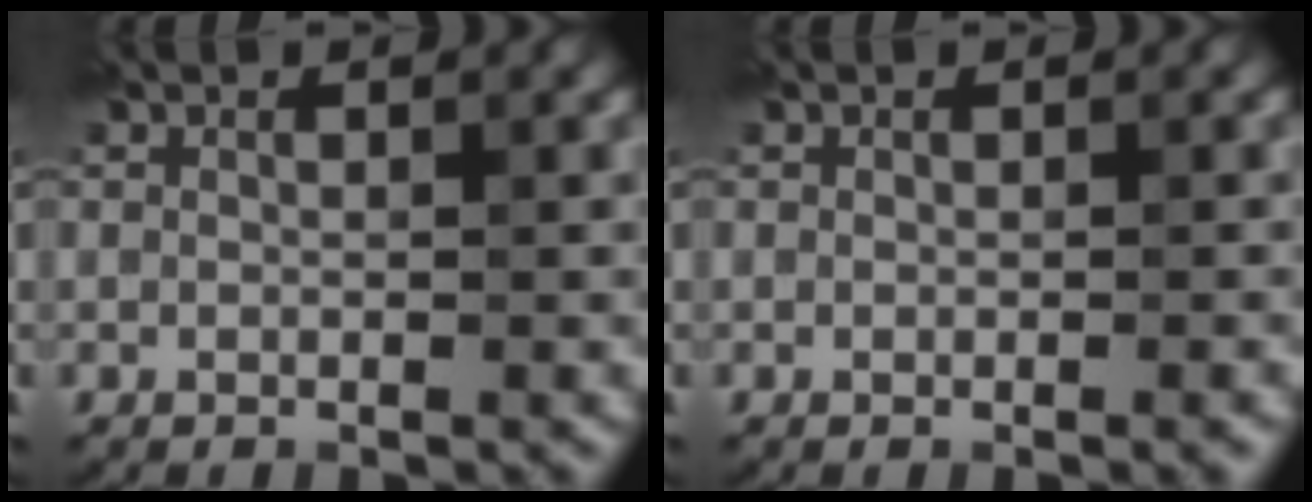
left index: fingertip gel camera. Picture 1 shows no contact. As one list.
[{"total": 0.6, "force": [-0.2, 0.1, 0.6], "torque": [-0.008, 0.000, -0.001]}]